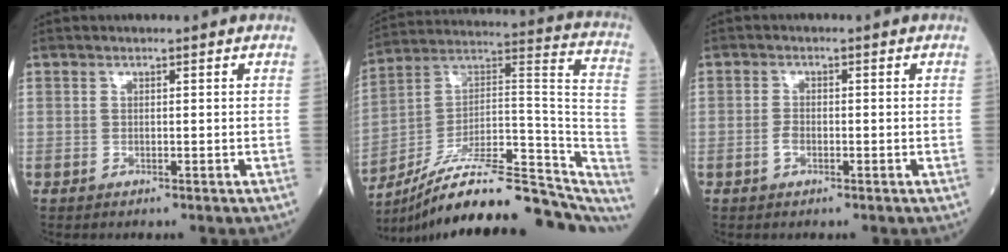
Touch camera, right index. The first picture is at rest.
{"total": 27.2, "force": [-22.4, 6.1, 14.1], "torque": [-0.163, 0.032, -0.336]}
{"total": 1.7, "force": [-0.6, 0.9, 1.3], "torque": [-0.025, 0.003, -0.011]}